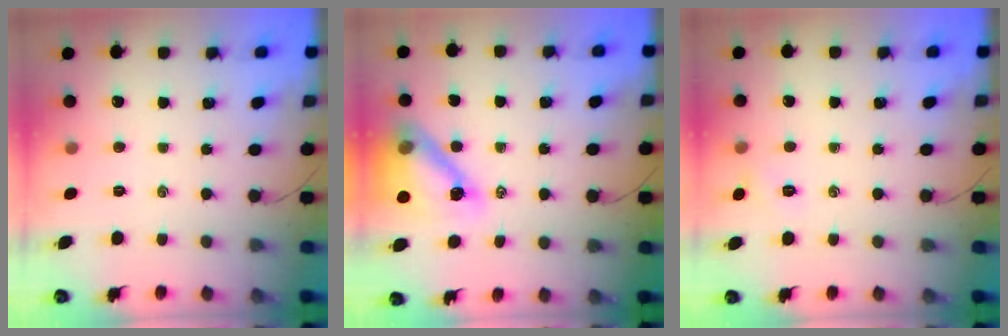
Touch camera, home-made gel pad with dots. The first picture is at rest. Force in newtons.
{"total": 14.8, "press": 14.1, "slide": 4.2}
{"total": 5.9, "press": 5.7, "slide": 1.7}